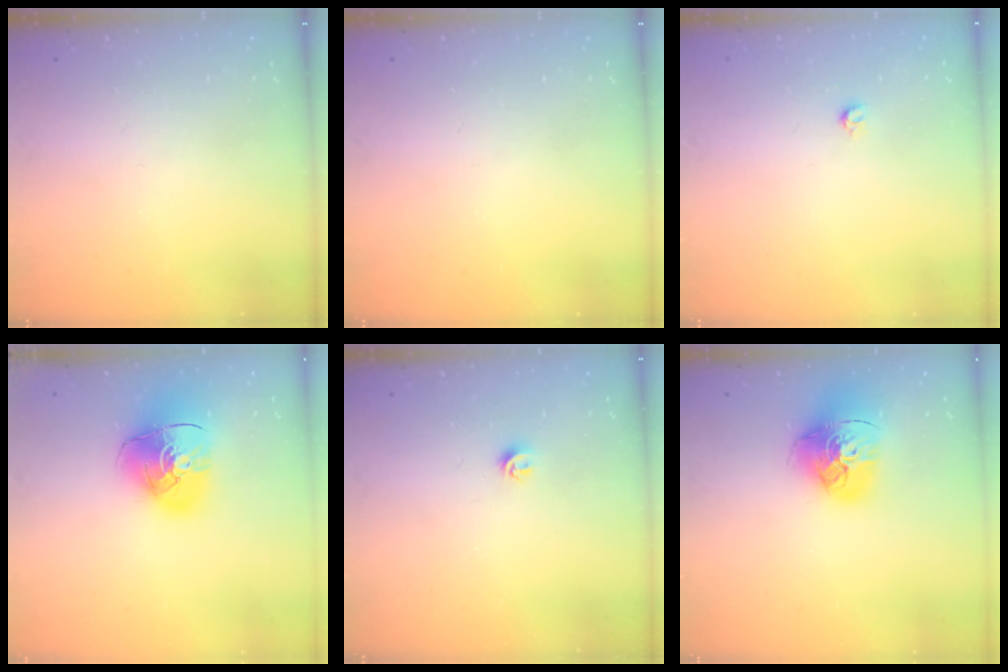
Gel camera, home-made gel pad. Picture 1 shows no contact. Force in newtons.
{"total": 0.0}
{"total": 3.2, "press": 3.2, "slide": 0.3}
{"total": 14.6, "press": 14.4, "slide": 2.1}
{"total": 4.2, "press": 4.1, "slide": 0.7}
{"total": 16.7, "press": 16.6, "slide": 1.8}